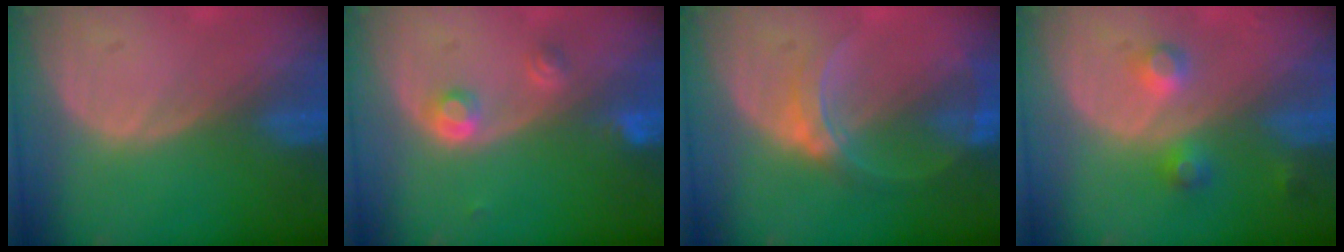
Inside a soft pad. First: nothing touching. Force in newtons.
{"total": 3.1, "press": 3.1, "slide": 0.2}
{"total": 6.3, "press": 5.6, "slide": 3.0}
{"total": 3.7, "press": 3.7, "slide": 0.5}